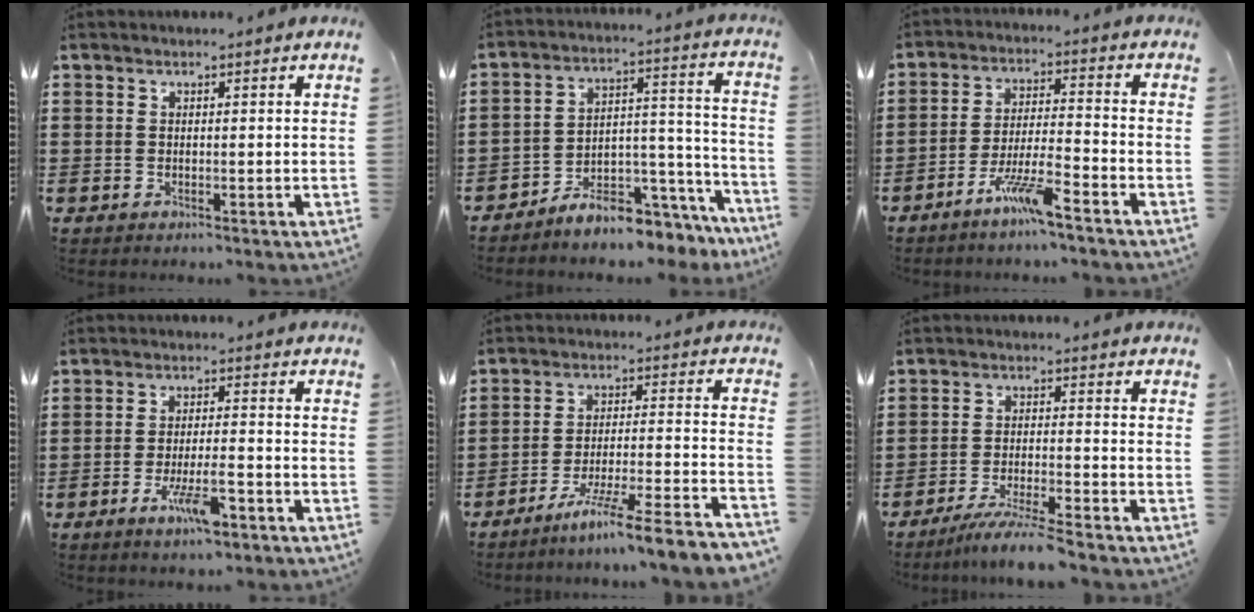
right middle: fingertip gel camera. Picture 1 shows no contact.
{"total": 7.0, "force": [-6.7, 1.4, 1.6], "torque": [-0.021, 0.013, -0.124]}
{"total": 7.3, "force": [-5.2, 0.5, 5.1], "torque": [-0.106, -0.007, -0.100]}
{"total": 6.2, "force": [-3.4, 1.3, 5.0], "torque": [-0.091, -0.002, -0.059]}
{"total": 8.3, "force": [-7.2, -1.2, 3.9], "torque": [-0.064, -0.013, -0.141]}
{"total": 5.4, "force": [-4.9, -0.5, 2.2], "torque": [-0.043, -0.016, -0.091]}